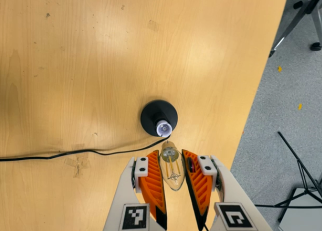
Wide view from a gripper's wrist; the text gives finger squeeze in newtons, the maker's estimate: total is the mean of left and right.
{"total": 14.1, "left": 14.9, "right": 13.4}